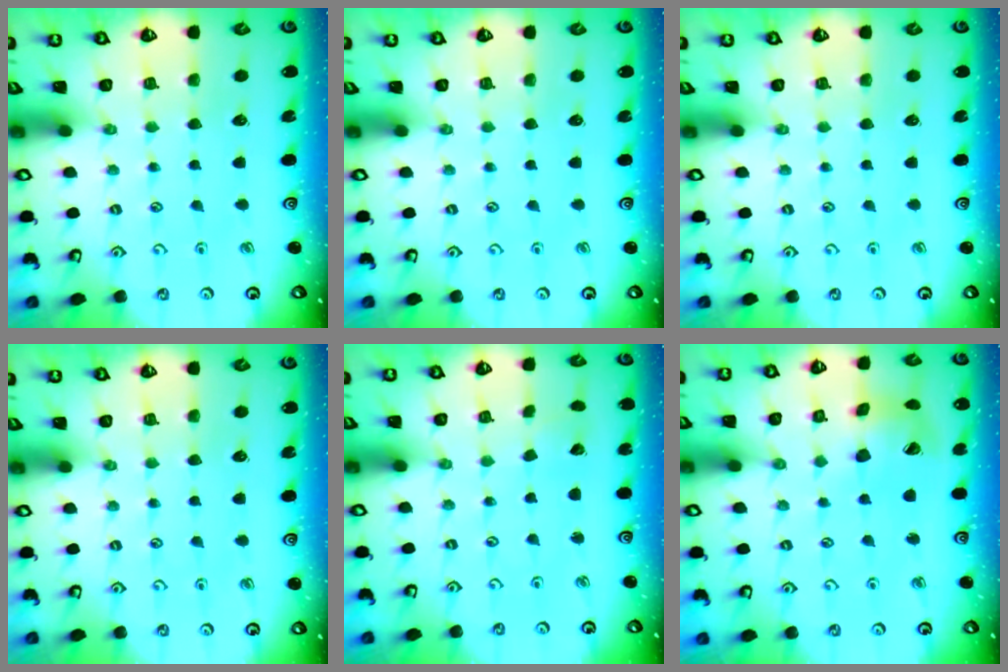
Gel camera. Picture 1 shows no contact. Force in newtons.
{"total": 0.0}
{"total": 0.0}
{"total": 0.0}
{"total": 1.4, "press": 1.4, "slide": 0.1}
{"total": 11.3, "press": 11.2, "slide": 1.6}